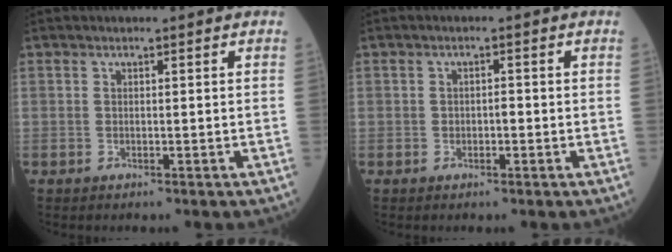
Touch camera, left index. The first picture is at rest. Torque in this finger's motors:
{"motor_torque": [-0.23, 0.20, 0.01, 0.00]}